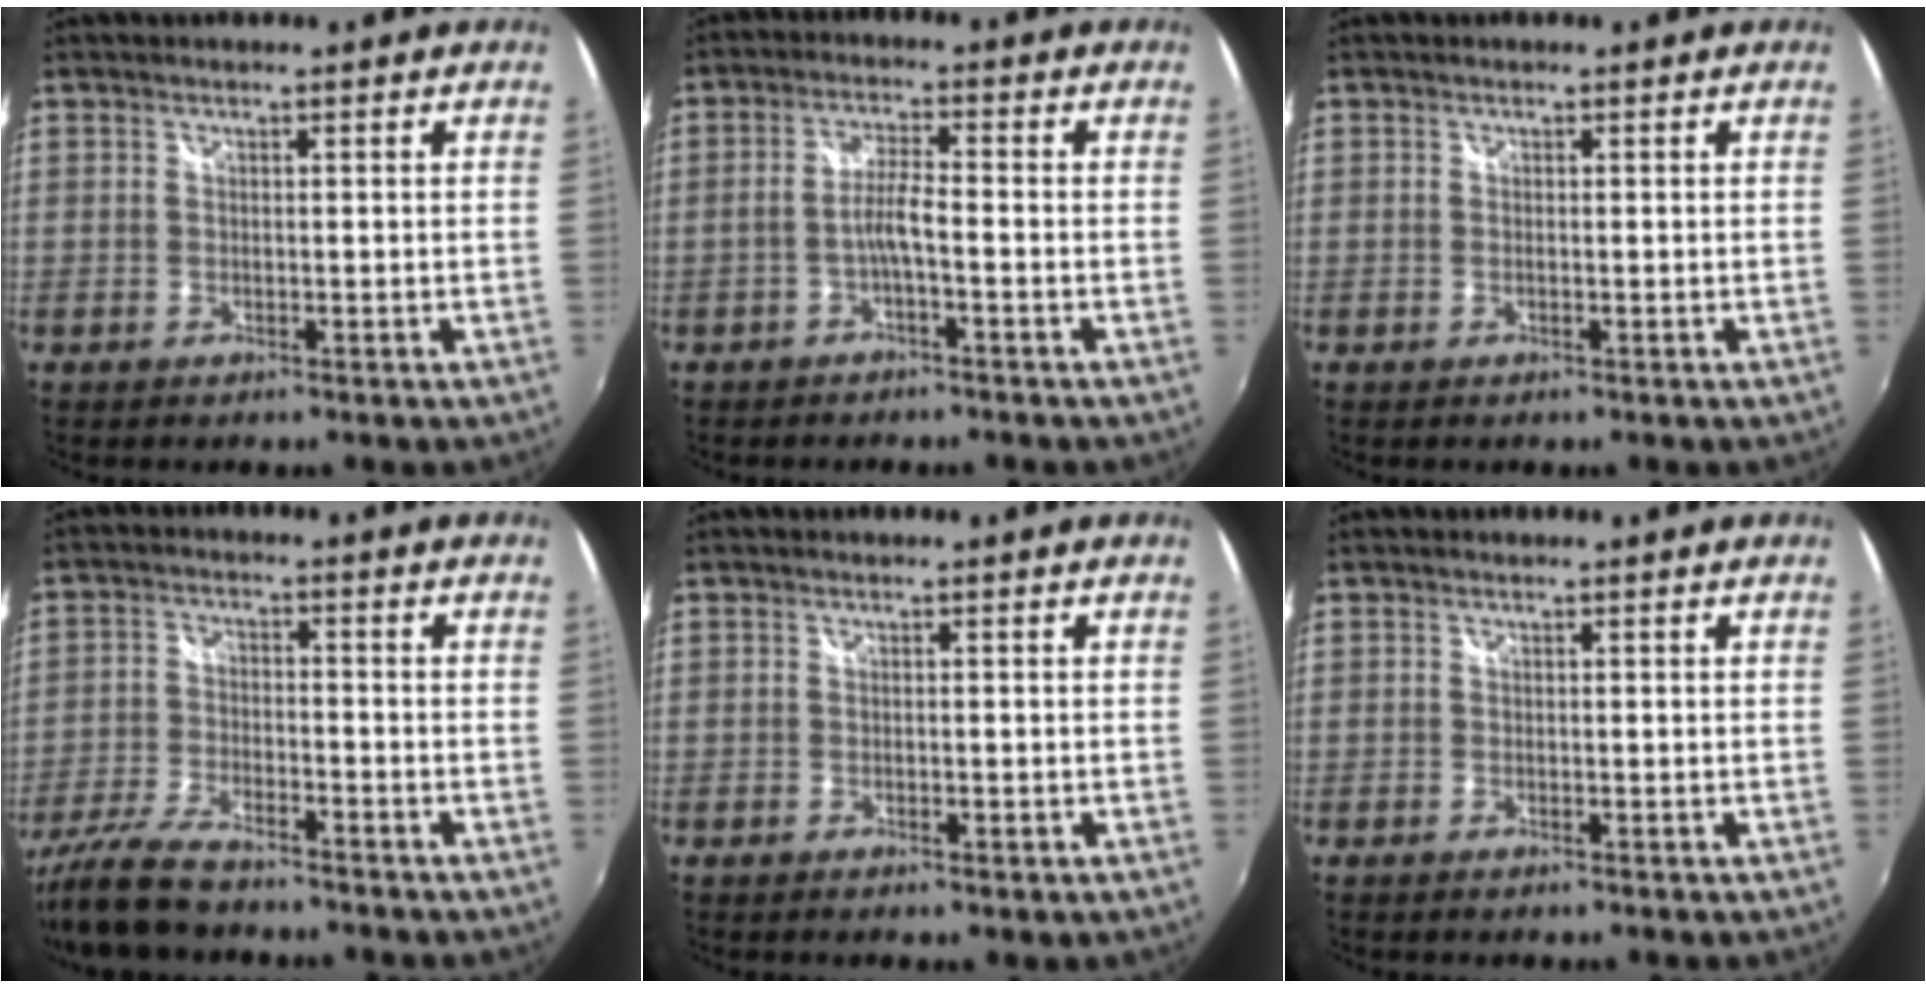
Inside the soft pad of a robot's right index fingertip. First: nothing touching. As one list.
[{"total": 3.5, "force": [-1.6, 0.1, 3.1], "torque": [-0.065, 0.006, -0.030]}, {"total": 0.0}, {"total": 11.9, "force": [-9.8, 3.3, 6.0], "torque": [-0.143, -0.024, -0.187]}, {"total": 1.1, "force": [-0.6, 0.4, 0.9], "torque": [-0.015, 0.000, -0.007]}, {"total": 0.5, "force": [-0.5, 0.2, 0.2], "torque": [-0.003, -0.002, -0.011]}]